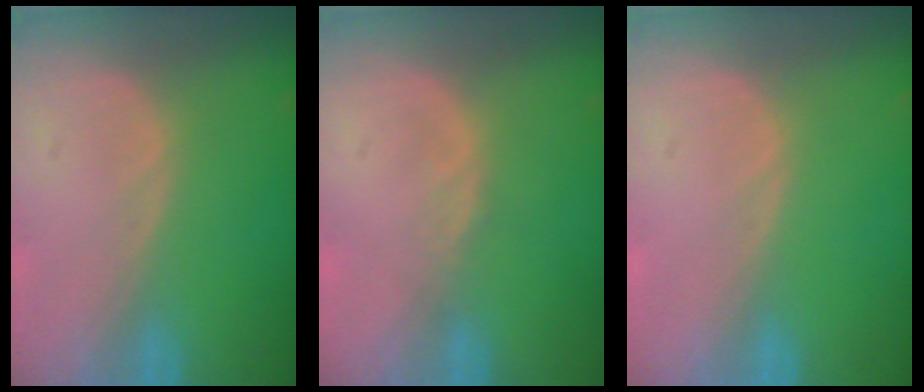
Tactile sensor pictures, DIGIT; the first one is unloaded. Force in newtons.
{"total": 0.9, "press": 0.9, "slide": 0.2}
{"total": 0.0}